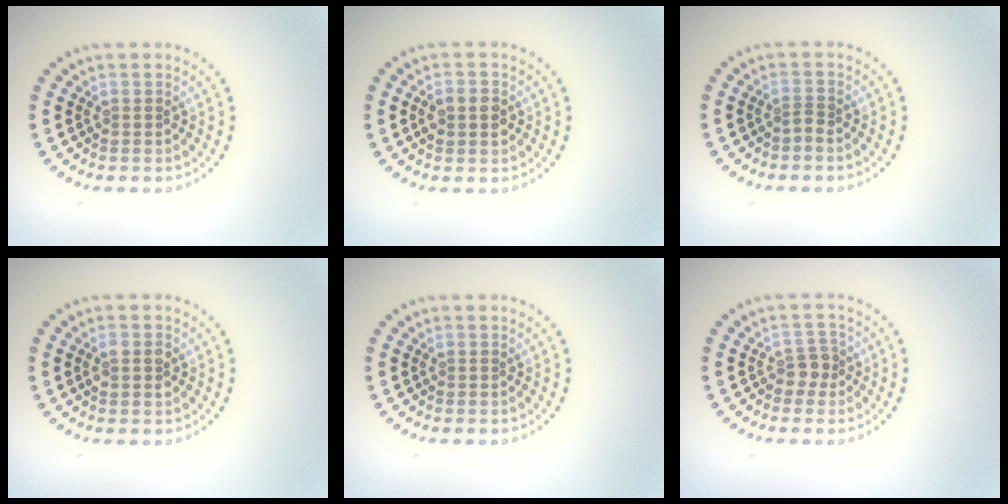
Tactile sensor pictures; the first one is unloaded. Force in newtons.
{"total": 2.7, "press": 2.7, "slide": 0.1}
{"total": 0.5, "press": 0.3, "slide": 0.4}
{"total": 1.2, "press": 1.2, "slide": 0.2}
{"total": 0.0}
{"total": 1.8, "press": 1.4, "slide": 1.0}